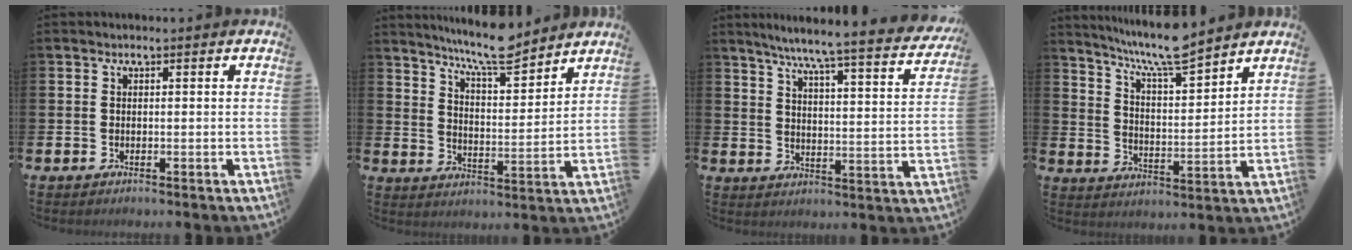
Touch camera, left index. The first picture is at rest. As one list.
[{"total": 8.7, "force": [8.1, 1.2, 2.9], "torque": [-0.069, -0.050, 0.144]}, {"total": 6.6, "force": [5.7, -0.2, 3.2], "torque": [-0.079, -0.050, 0.091]}, {"total": 8.2, "force": [7.7, 0.5, 2.9], "torque": [-0.084, -0.046, 0.137]}]